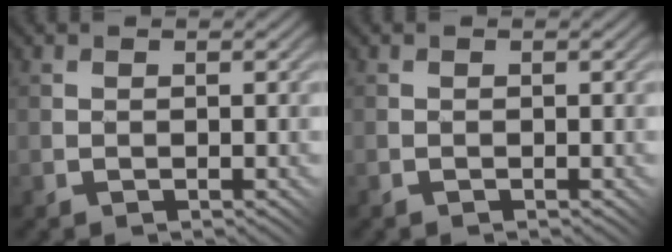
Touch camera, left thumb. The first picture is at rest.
{"total": 0.0}